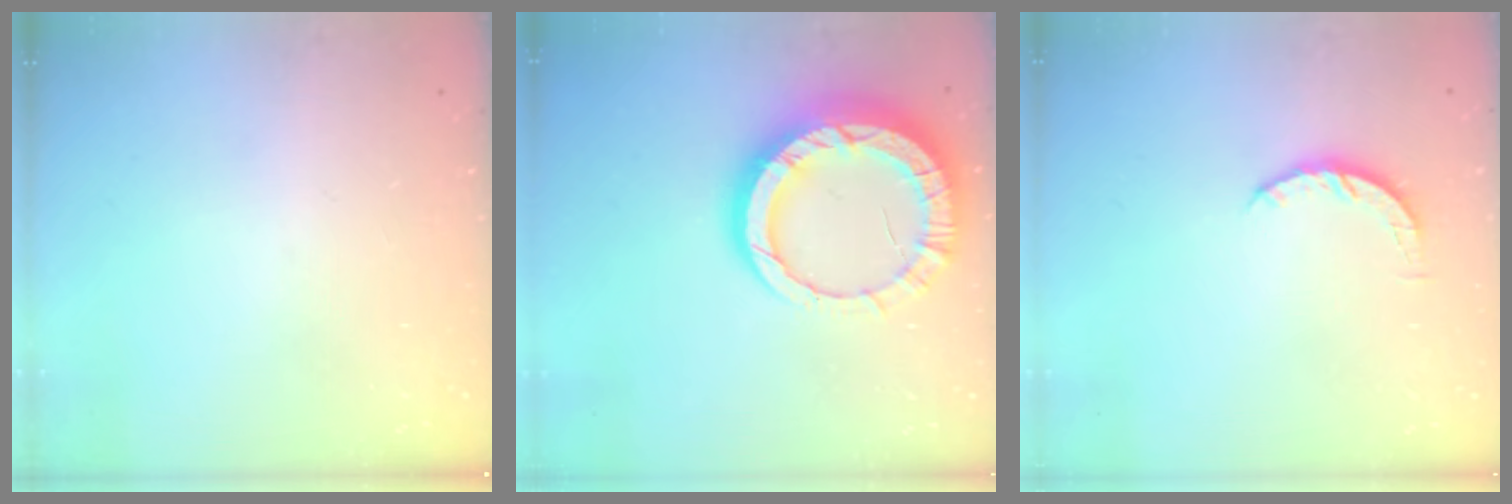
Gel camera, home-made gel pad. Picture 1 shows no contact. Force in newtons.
{"total": 15.5, "press": 15.5, "slide": 1.3}
{"total": 4.3, "press": 4.3, "slide": 0.5}